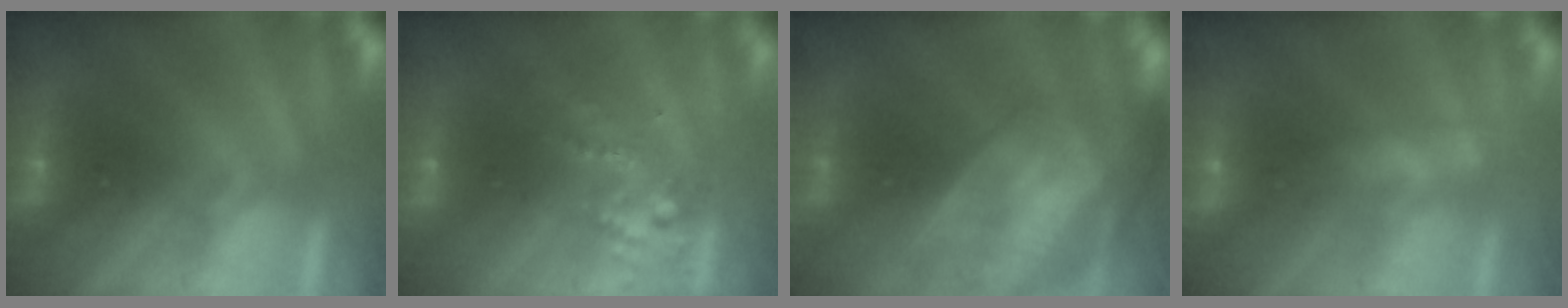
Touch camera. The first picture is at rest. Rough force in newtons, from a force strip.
{"total": 2.6}
{"total": 8.3}
{"total": 2.6}